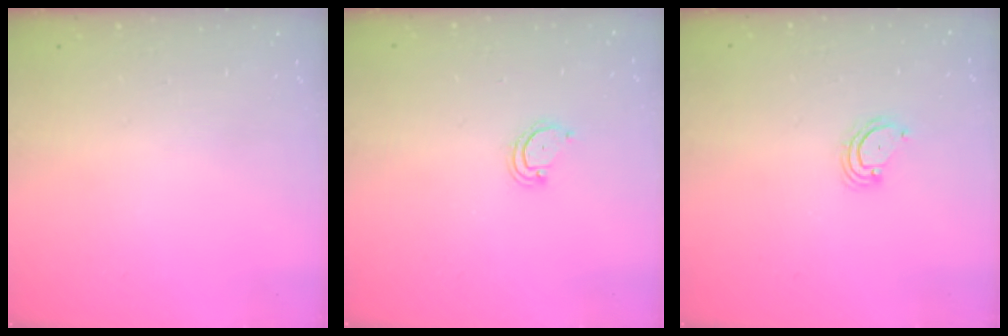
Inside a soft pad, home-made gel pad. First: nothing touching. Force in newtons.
{"total": 2.5, "press": 2.5, "slide": 0.2}
{"total": 2.3, "press": 2.3, "slide": 0.2}